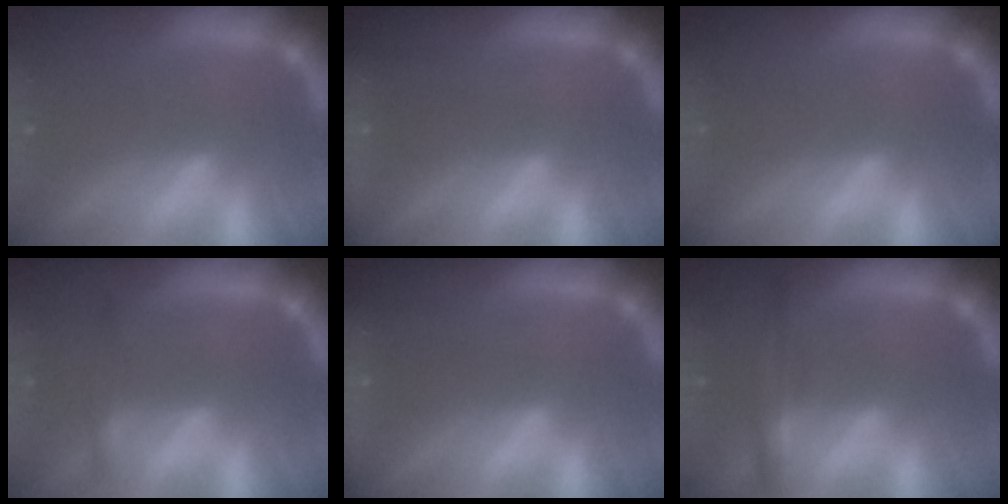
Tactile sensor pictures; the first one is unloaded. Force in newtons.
{"total": 3.0}
{"total": 0.0}
{"total": 1.9}
{"total": 3.0}
{"total": 3.5}